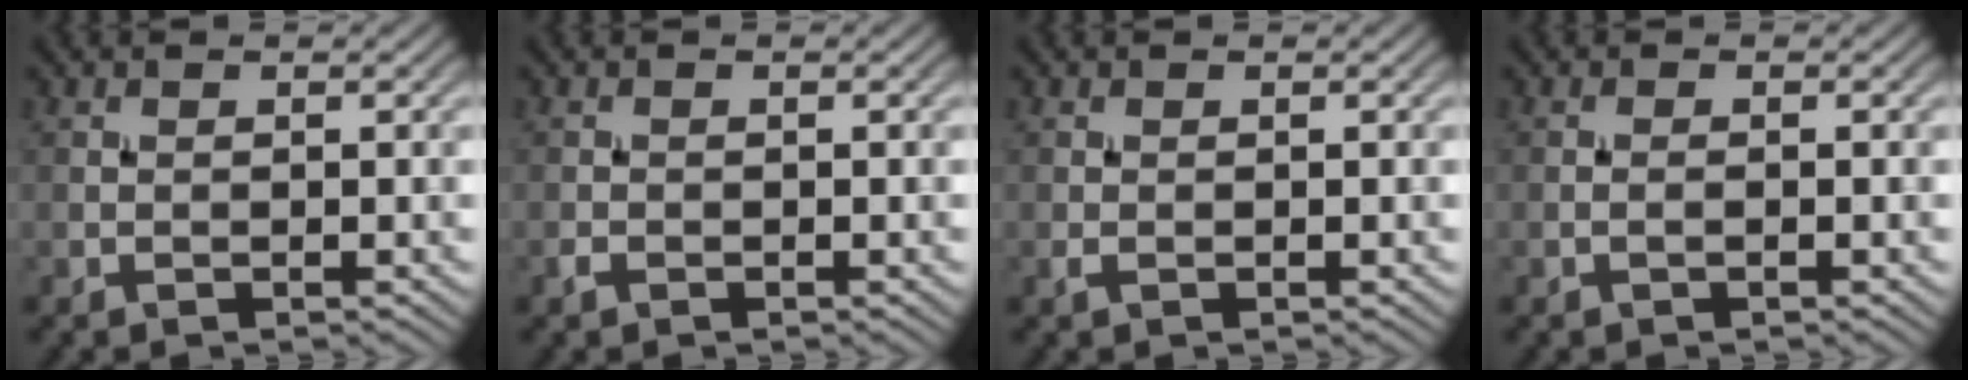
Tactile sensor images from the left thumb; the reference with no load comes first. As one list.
[{"total": 0.6, "force": [-0.5, 0.4, 0.2], "torque": [-0.005, -0.002, -0.009]}, {"total": 0.5, "force": [-0.1, 0.3, 0.4], "torque": [-0.012, -0.002, -0.003]}, {"total": 0.6, "force": [-0.3, 0.0, 0.5], "torque": [-0.010, 0.000, -0.007]}]